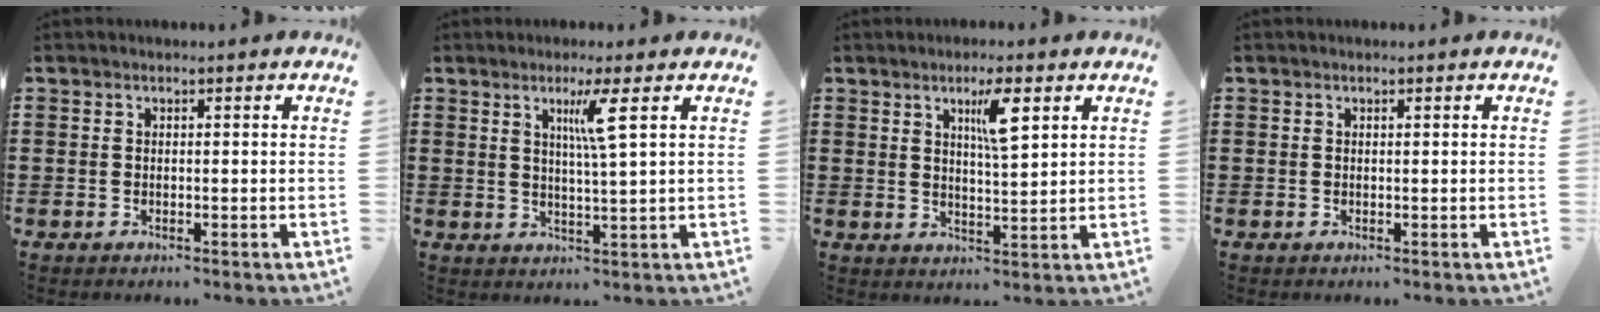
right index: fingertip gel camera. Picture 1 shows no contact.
{"total": 4.6, "force": [2.0, -0.5, 4.2], "torque": [-0.079, -0.008, 0.027]}
{"total": 5.4, "force": [2.7, 1.0, 4.6], "torque": [-0.076, -0.002, 0.037]}
{"total": 0.0}